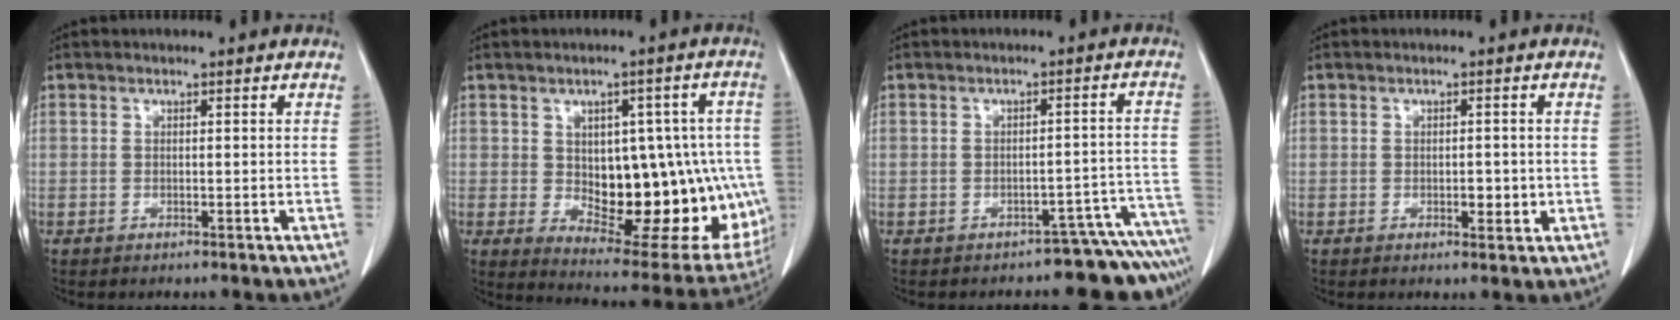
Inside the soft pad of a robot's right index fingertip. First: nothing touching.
{"total": 21.0, "force": [-2.1, 9.9, 18.4], "torque": [-0.183, 0.019, 0.005]}
{"total": 8.2, "force": [-8.0, 1.7, -0.1], "torque": [0.033, 0.047, -0.083]}
{"total": 2.4, "force": [-0.4, 1.2, 2.0], "torque": [-0.027, -0.001, 0.001]}